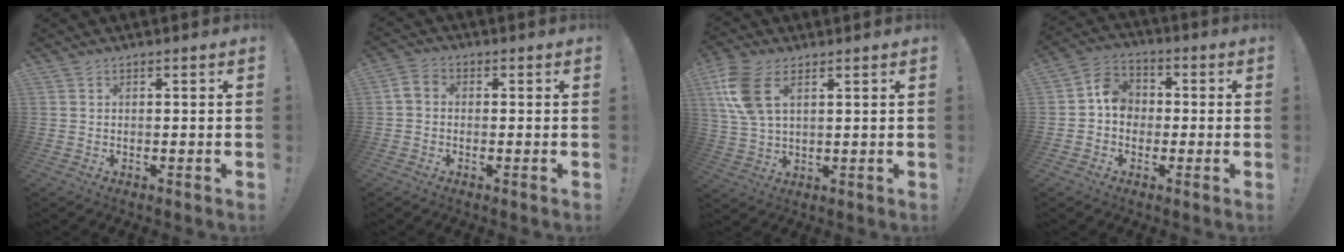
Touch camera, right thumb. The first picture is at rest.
{"total": 3.5, "force": [-0.4, 2.7, 2.2], "torque": [-0.042, 0.009, -0.005]}
{"total": 12.2, "force": [4.9, 6.6, 9.0], "torque": [-0.184, -0.012, 0.094]}
{"total": 8.6, "force": [-0.5, 7.5, 4.1], "torque": [-0.057, 0.021, -0.002]}